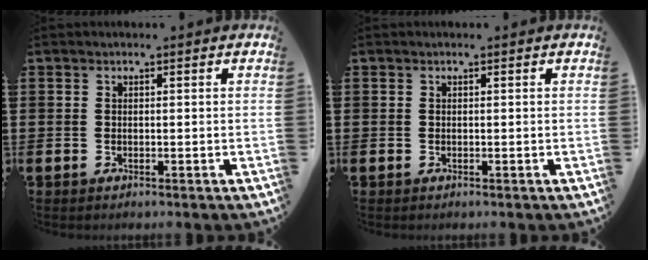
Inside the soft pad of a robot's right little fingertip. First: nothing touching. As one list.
[{"total": 0.0}]